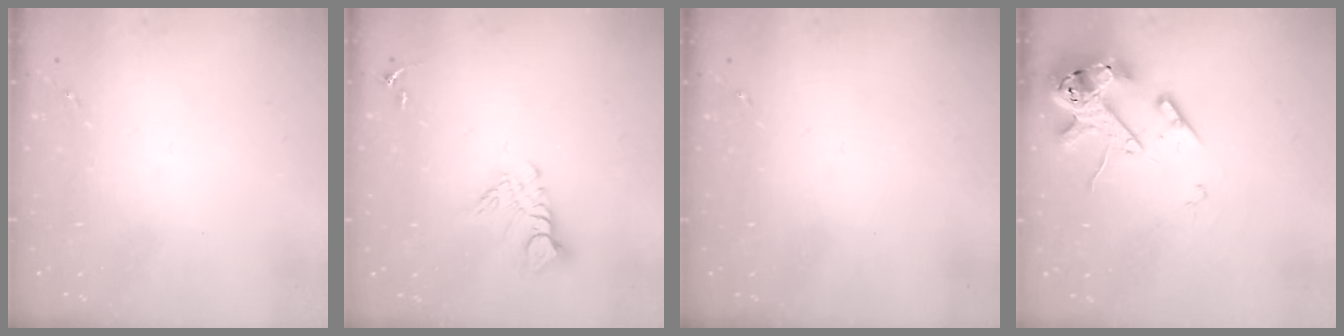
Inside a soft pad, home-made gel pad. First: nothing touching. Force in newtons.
{"total": 9.3, "press": 9.3, "slide": 0.9}
{"total": 0.0}
{"total": 15.0, "press": 14.9, "slide": 2.1}